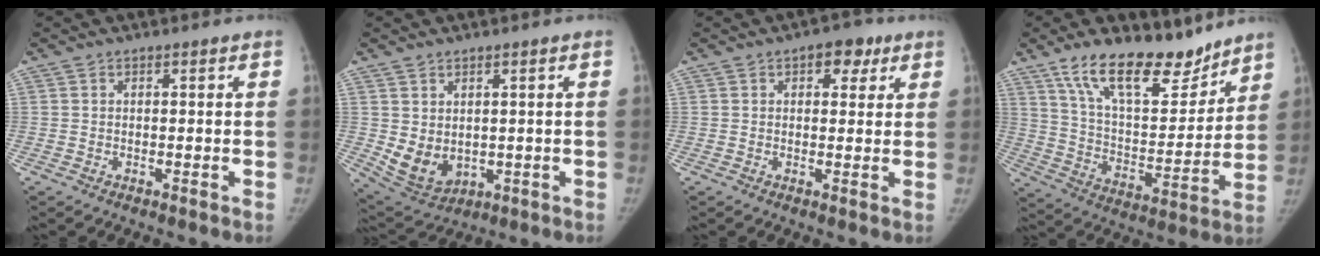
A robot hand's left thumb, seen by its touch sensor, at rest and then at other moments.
{"total": 7.5, "force": [0.0, 5.7, 4.9], "torque": [-0.071, -0.016, 0.027]}
{"total": 5.1, "force": [2.5, 3.1, 3.1], "torque": [-0.010, -0.004, 0.024]}
{"total": 19.3, "force": [14.1, 8.0, 10.5], "torque": [-0.132, -0.080, 0.244]}